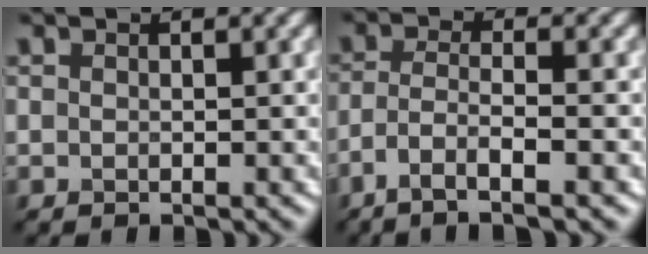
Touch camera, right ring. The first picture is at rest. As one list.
[{"total": 4.4, "force": [-2.6, 0.8, 3.5], "torque": [-0.067, 0.002, -0.053]}]